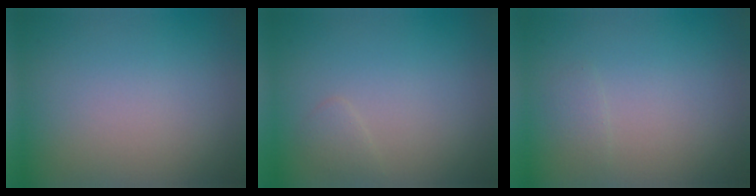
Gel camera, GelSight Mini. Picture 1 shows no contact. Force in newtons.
{"total": 0.8, "press": 0.8, "slide": 0.0}
{"total": 0.7, "press": 0.7, "slide": 0.0}